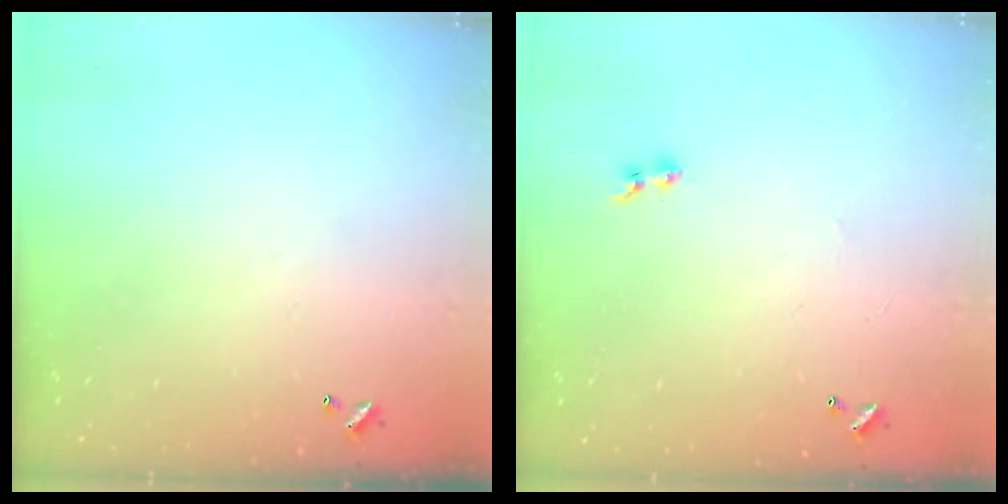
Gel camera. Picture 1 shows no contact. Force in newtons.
{"total": 1.3, "press": 1.1, "slide": 0.7}